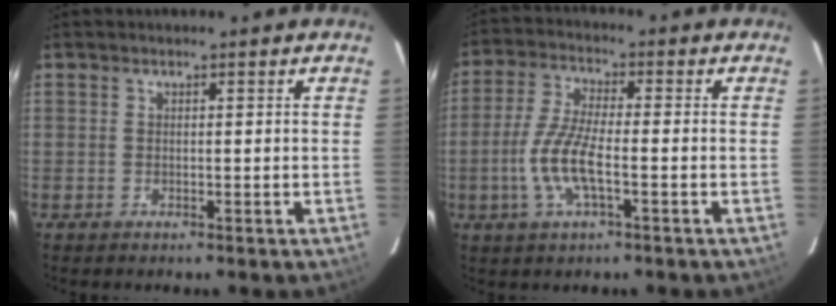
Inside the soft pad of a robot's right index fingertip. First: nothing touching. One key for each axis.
{"total": 9.3, "fx": -2.7, "fy": 2.4, "fz": 8.5, "tx": -0.185, "ty": -0.001, "tz": -0.056}